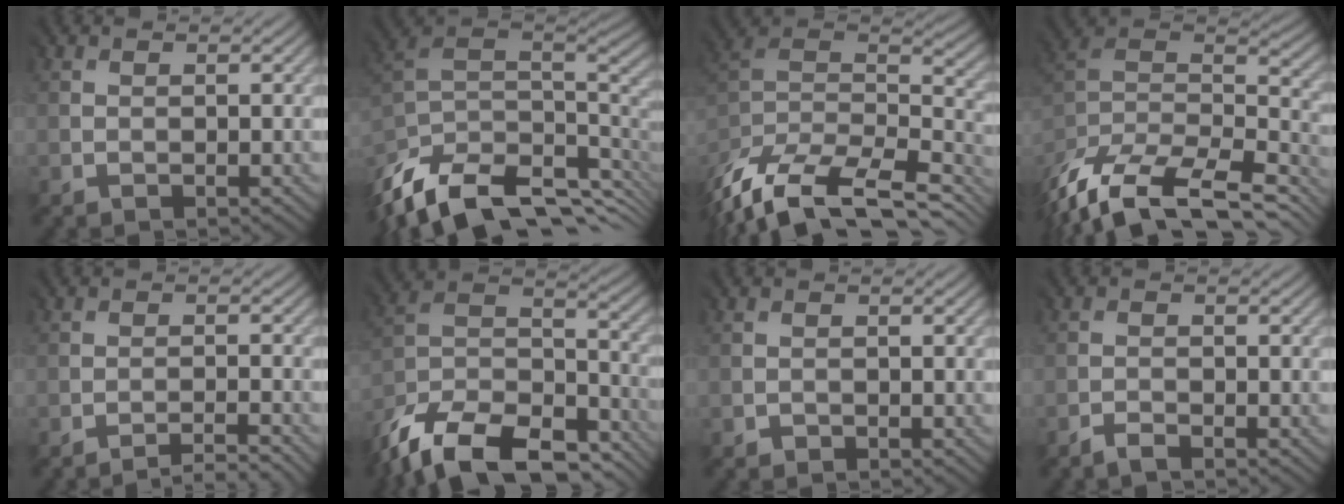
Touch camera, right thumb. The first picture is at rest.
{"total": 11.3, "force": [-5.3, 5.7, 8.2], "torque": [-0.225, -0.032, -0.070]}
{"total": 11.6, "force": [-9.5, 4.1, 5.1], "torque": [-0.152, -0.003, -0.148]}
{"total": 12.7, "force": [-11.0, 4.2, 4.9], "torque": [-0.140, 0.006, -0.165]}
{"total": 2.7, "force": [-2.5, -1.1, -0.4], "torque": [0.011, 0.004, -0.052]}
{"total": 18.4, "force": [-15.9, 6.8, 6.1], "torque": [-0.155, -0.051, -0.247]}
{"total": 0.9, "force": [-0.6, 0.1, -0.6], "torque": [0.014, -0.005, -0.011]}
{"total": 1.5, "force": [-1.5, -0.4, -0.2], "torque": [-0.002, -0.001, -0.030]}